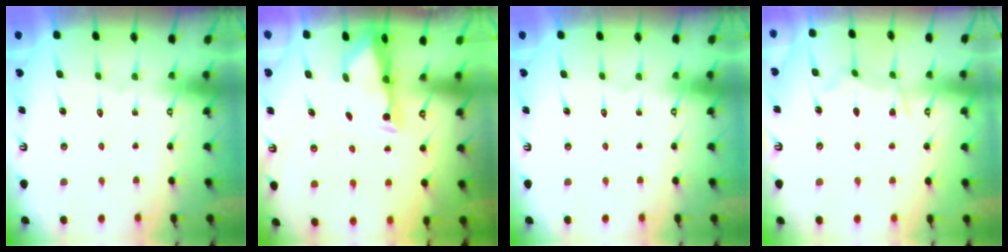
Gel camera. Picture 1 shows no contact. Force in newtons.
{"total": 2.8, "press": 2.8, "slide": 0.4}
{"total": 0.0}
{"total": 6.3, "press": 6.2, "slide": 0.7}